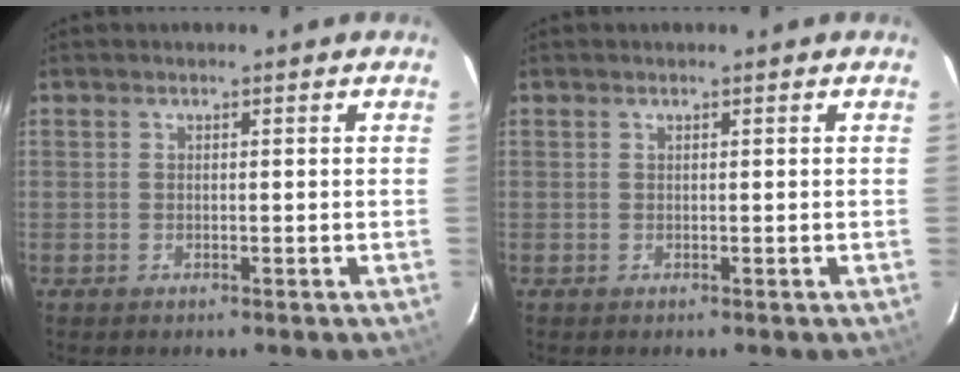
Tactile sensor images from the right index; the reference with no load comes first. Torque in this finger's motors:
{"motor_torque": [0.15, 0.14, 0.05, 0.01]}